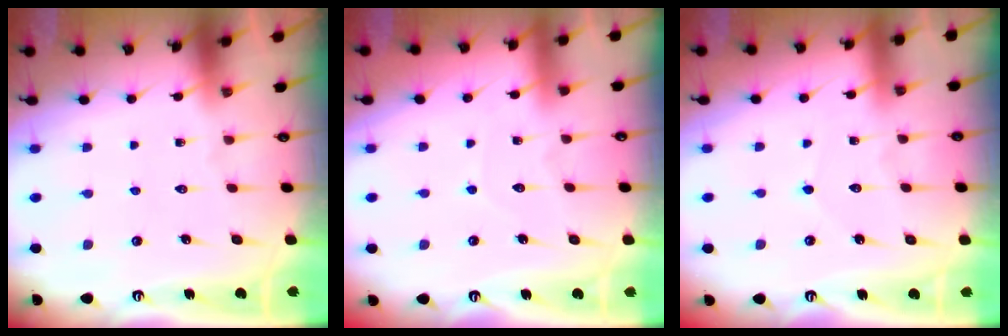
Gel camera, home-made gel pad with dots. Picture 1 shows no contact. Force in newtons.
{"total": 2.4, "press": 2.4, "slide": 0.3}
{"total": 3.0, "press": 3.0, "slide": 0.3}